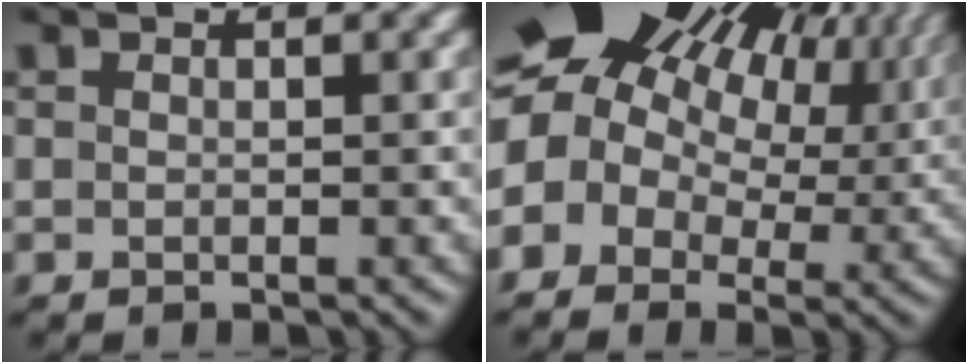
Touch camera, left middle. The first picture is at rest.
{"total": 18.9, "force": [6.4, 14.2, 10.7], "torque": [-0.218, 0.037, 0.087]}